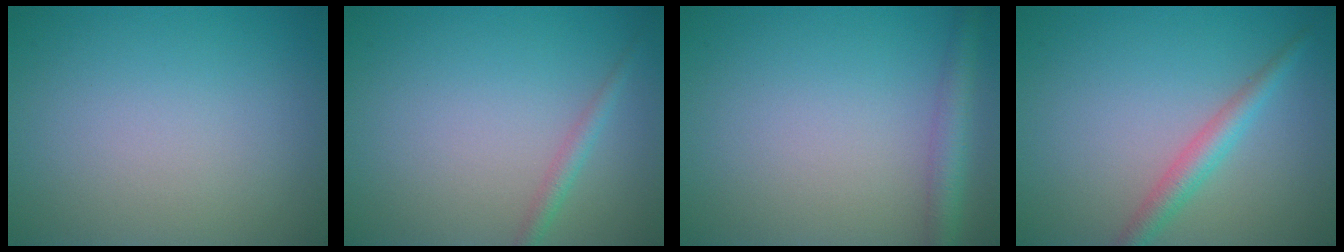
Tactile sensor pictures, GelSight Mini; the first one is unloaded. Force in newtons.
{"total": 1.4, "press": 1.4, "slide": 0.0}
{"total": 2.9, "press": 2.9, "slide": 0.1}
{"total": 2.6, "press": 2.6, "slide": 0.0}